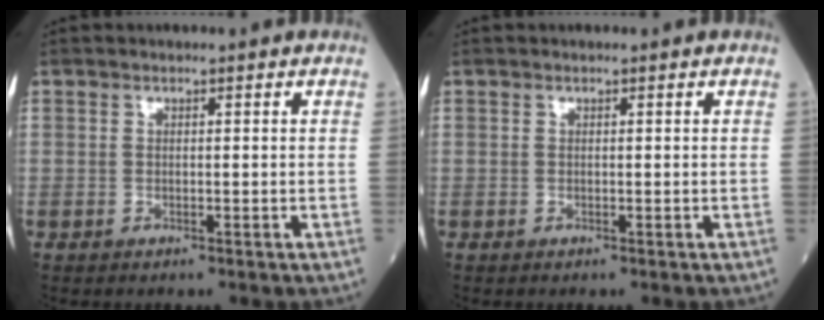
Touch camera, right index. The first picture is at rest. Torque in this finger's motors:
{"motor_torque": [0.00, 0.00, 0.00, 0.00]}